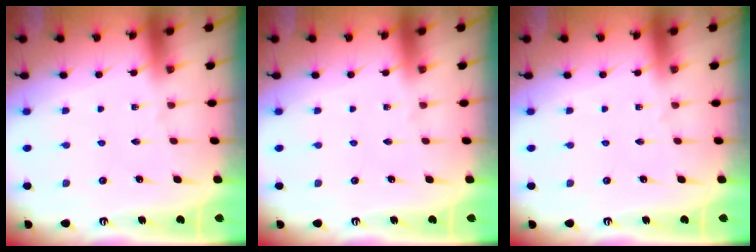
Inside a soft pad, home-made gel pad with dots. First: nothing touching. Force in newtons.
{"total": 0.0}
{"total": 0.0}